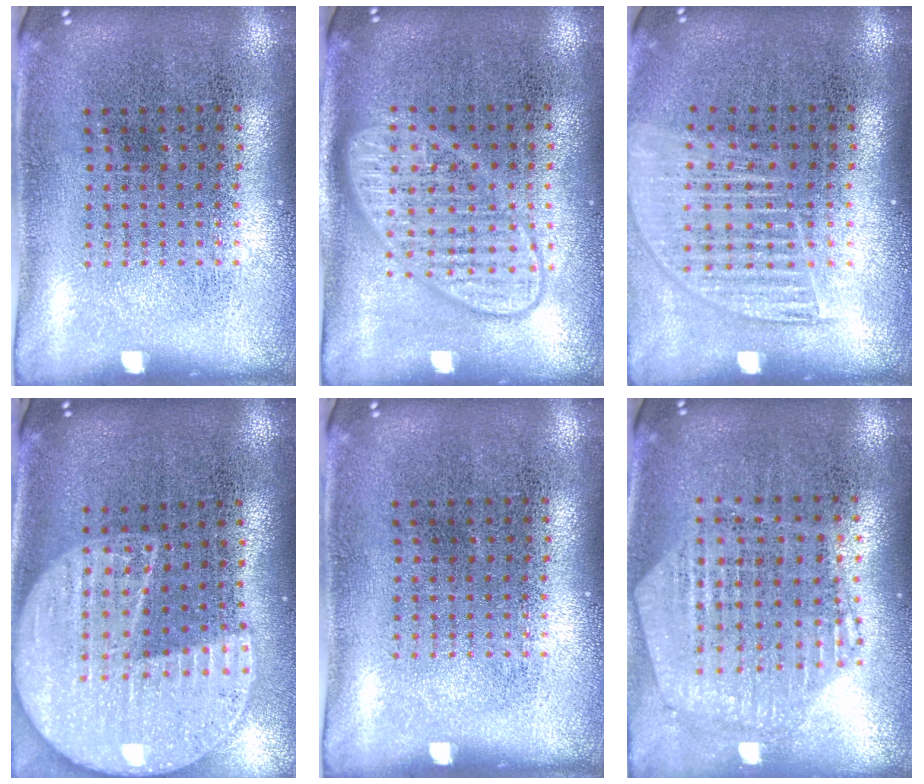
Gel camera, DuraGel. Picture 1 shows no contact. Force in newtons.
{"total": 2.9, "press": 2.9, "slide": 0.4}
{"total": 1.4, "press": 1.3, "slide": 0.5}
{"total": 2.3, "press": 2.0, "slide": 1.1}
{"total": 0.0}
{"total": 1.1, "press": 1.1, "slide": 0.3}